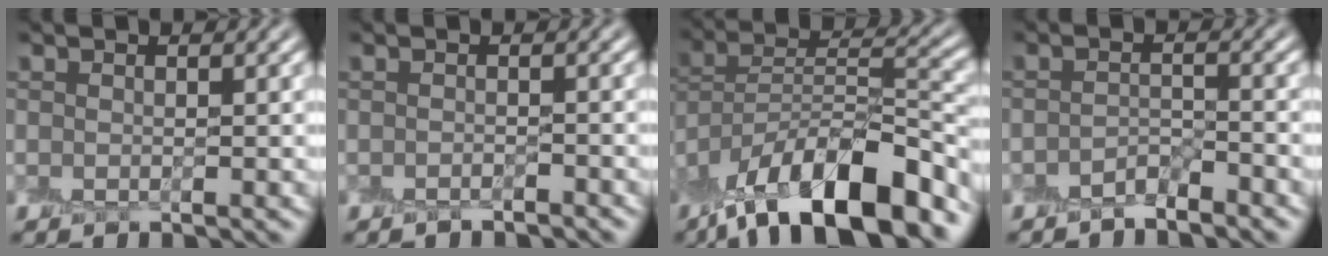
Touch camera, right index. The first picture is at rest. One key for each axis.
{"total": 1.0, "fx": -0.9, "fy": -0.1, "fz": 0.4, "tx": -0.005, "ty": -0.003, "tz": -0.019}
{"total": 13.8, "fx": -9.4, "fy": 4.3, "fz": 9.1, "tx": -0.147, "ty": 0.024, "tz": -0.171}
{"total": 1.7, "fx": -1.5, "fy": 0.2, "fz": 0.7, "tx": -0.013, "ty": 0.008, "tz": -0.030}